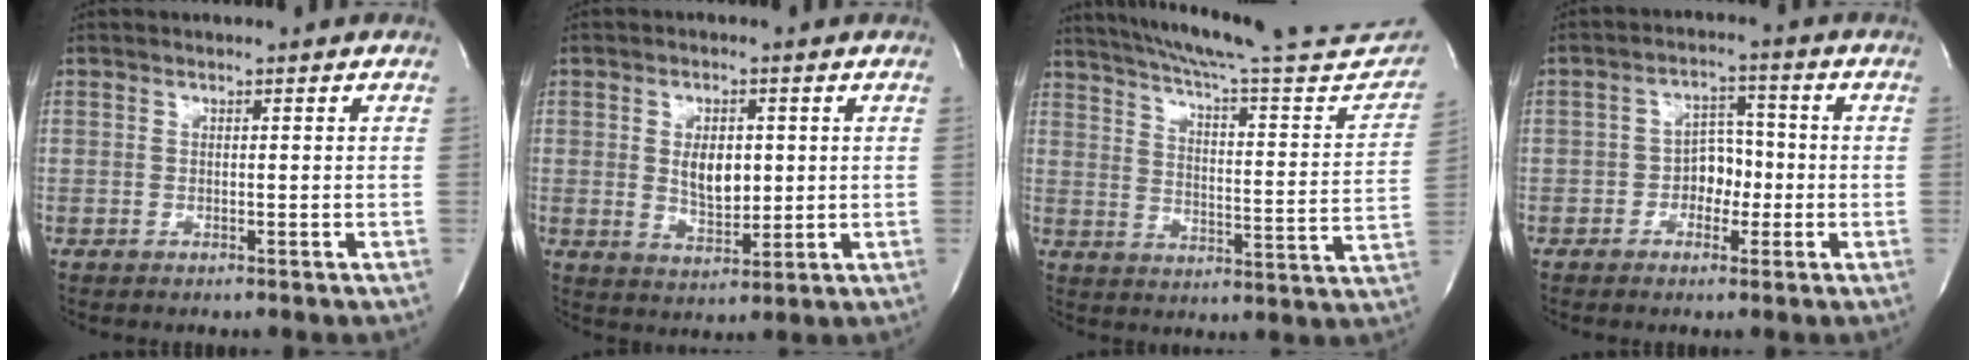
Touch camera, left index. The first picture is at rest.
{"total": 5.3, "force": [0.4, 3.0, 4.4], "torque": [-0.079, -0.008, 0.016]}
{"total": 28.4, "force": [25.5, 2.7, 12.2], "torque": [-0.186, -0.071, 0.318]}
{"total": 4.6, "force": [-1.8, 3.0, 3.0], "torque": [-0.046, 0.006, -0.032]}